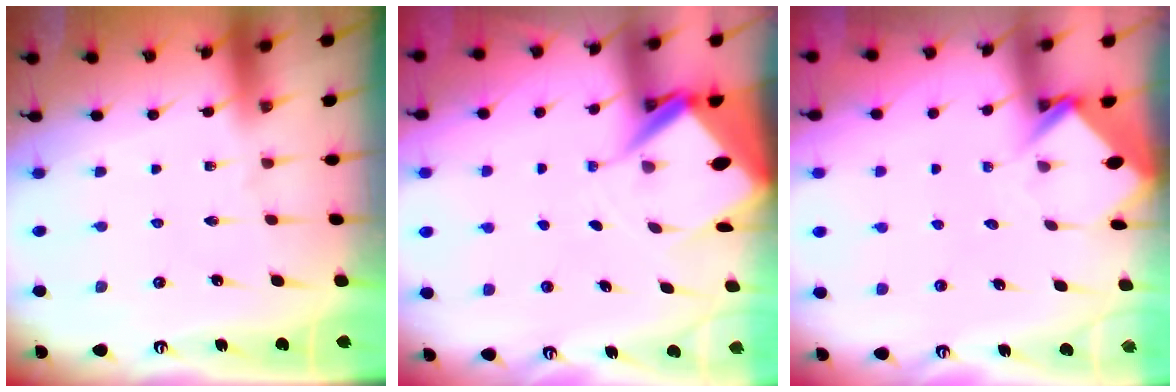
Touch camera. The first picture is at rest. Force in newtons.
{"total": 6.2, "press": 6.2, "slide": 0.5}
{"total": 3.8, "press": 3.8, "slide": 0.2}